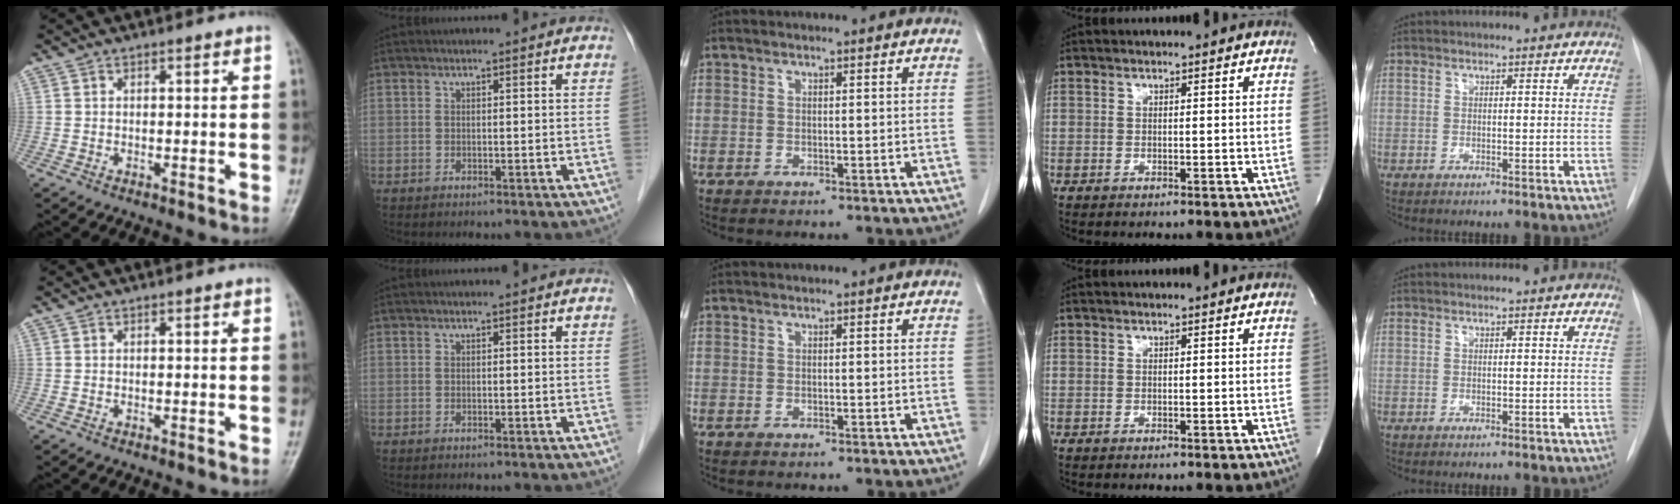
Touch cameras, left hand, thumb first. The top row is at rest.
{}